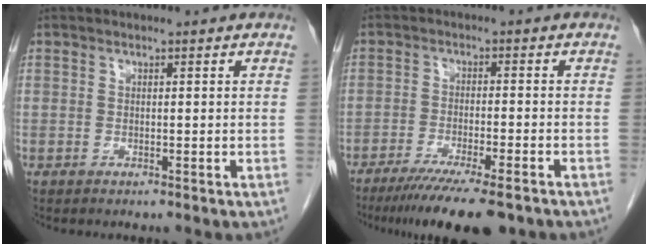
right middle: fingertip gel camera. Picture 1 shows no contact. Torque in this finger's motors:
{"motor_torque": [0.35, -0.32, 0.28, 0.08]}